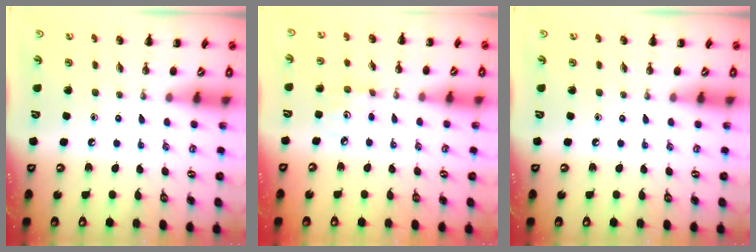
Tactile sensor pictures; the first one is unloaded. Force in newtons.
{"total": 3.4, "press": 3.3, "slide": 1.0}
{"total": 0.0}